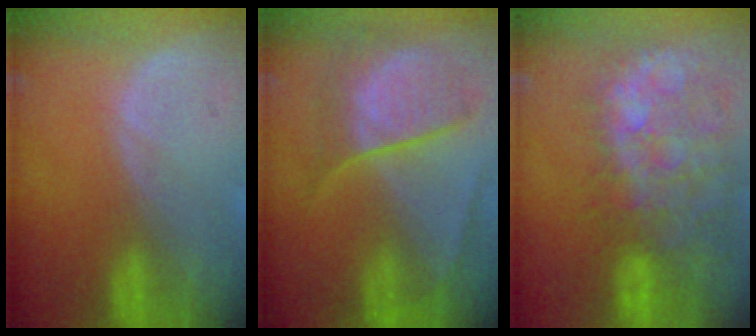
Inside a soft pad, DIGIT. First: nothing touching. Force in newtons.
{"total": 7.5, "press": 7.5, "slide": 0.3}
{"total": 12.9, "press": 11.6, "slide": 5.8}